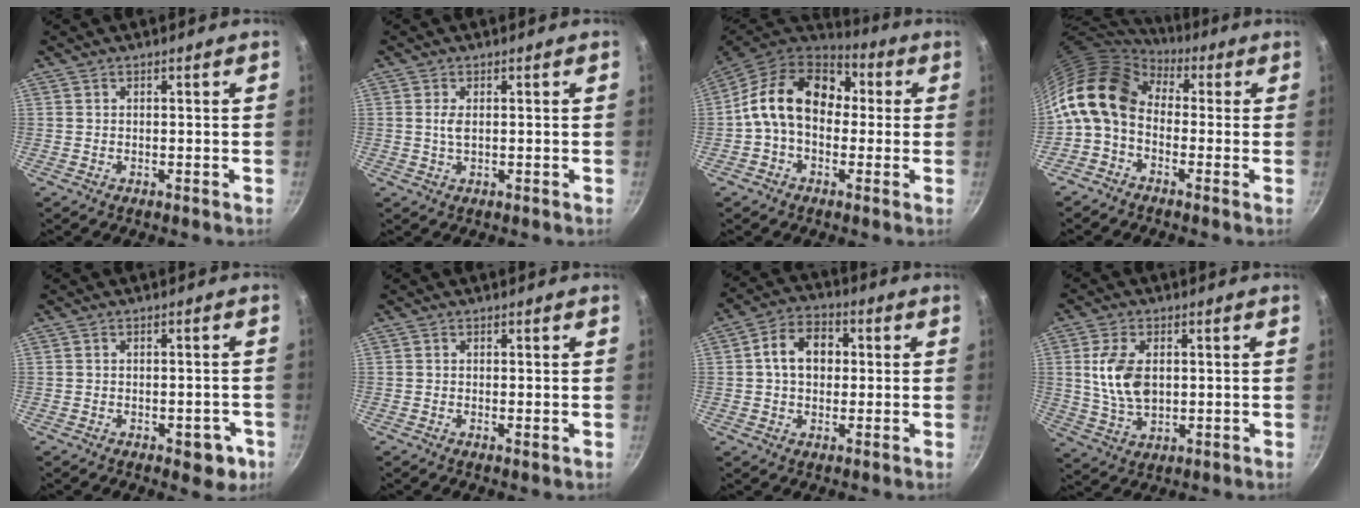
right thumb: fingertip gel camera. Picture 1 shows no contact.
{"total": 1.9, "force": [0.3, 0.8, 1.7], "torque": [-0.035, -0.001, 0.005]}
{"total": 16.4, "force": [1.2, 11.9, 11.2], "torque": [-0.160, 0.035, -0.002]}
{"total": 13.1, "force": [0.4, 9.3, 9.3], "torque": [-0.162, 0.028, -0.018]}
{"total": 5.6, "force": [-2.3, 3.1, 4.0], "torque": [-0.022, 0.019, -0.020]}
{"total": 0.7, "force": [0.0, 0.2, 0.7], "torque": [-0.012, -0.002, -0.002]}
{"total": 9.3, "force": [1.1, 6.9, 6.1], "torque": [-0.075, 0.019, 0.005]}
{"total": 9.8, "force": [1.3, 6.0, 7.6], "torque": [-0.140, -0.010, 0.027]}